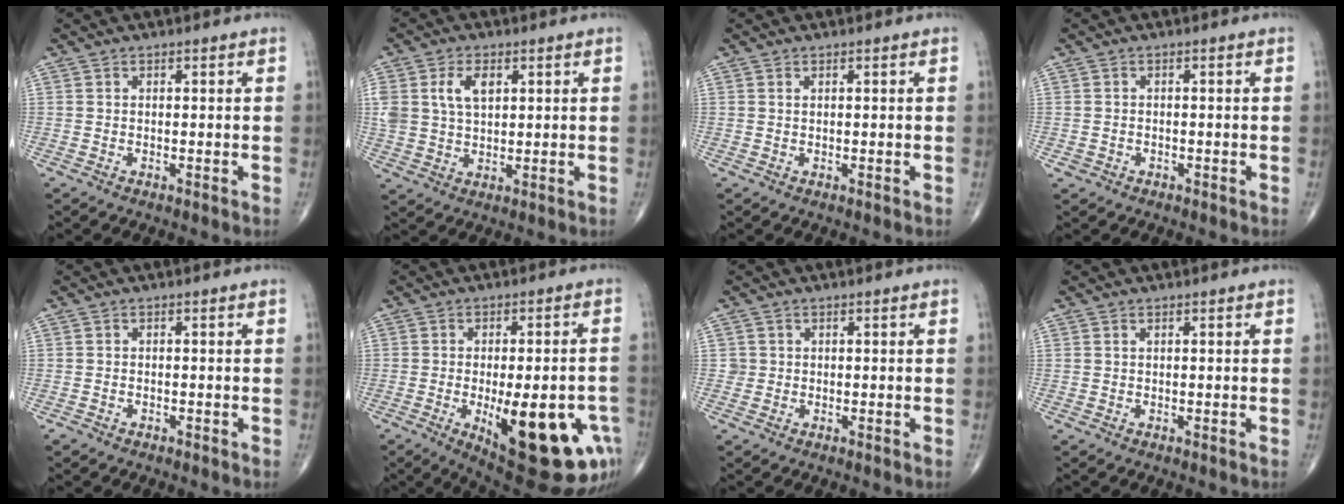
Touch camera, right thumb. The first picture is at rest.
{"total": 7.8, "force": [2.5, 4.9, 5.6], "torque": [-0.106, 0.000, 0.053]}
{"total": 0.0}
{"total": 1.3, "force": [-0.6, 1.1, 0.2], "torque": [-0.005, 0.007, -0.008]}
{"total": 1.0, "force": [-0.7, 0.6, 0.2], "torque": [-0.008, 0.001, -0.014]}
{"total": 22.6, "force": [-7.6, 8.6, 19.5], "torque": [-0.202, 0.003, -0.080]}
{"total": 1.2, "force": [0.0, 1.2, 0.0], "torque": [0.009, 0.005, -0.002]}
{"total": 0.0}